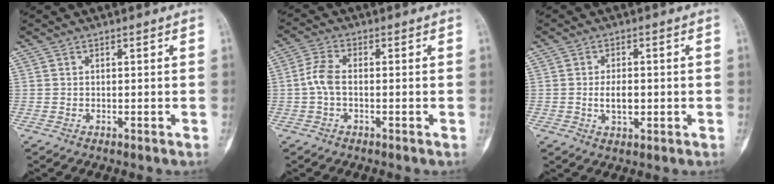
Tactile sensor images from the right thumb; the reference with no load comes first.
{"total": 4.4, "force": [-0.6, 2.2, 3.8], "torque": [-0.086, 0.011, -0.019]}
{"total": 4.0, "force": [-0.4, 2.3, 3.3], "torque": [-0.048, 0.000, -0.006]}